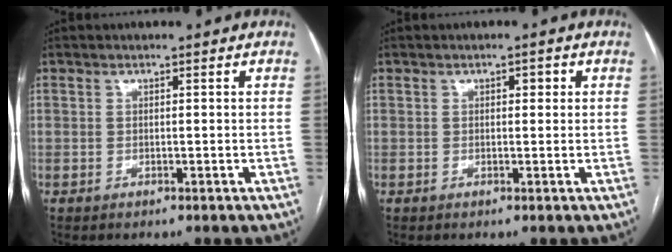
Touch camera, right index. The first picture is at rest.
{"total": 1.3, "force": [0.4, 0.7, 1.0], "torque": [-0.013, 0.005, 0.003]}